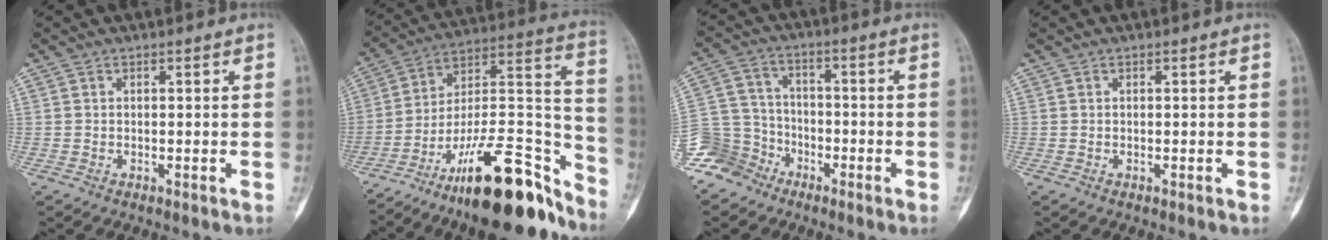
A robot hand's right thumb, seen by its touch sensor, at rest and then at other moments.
{"total": 26.5, "force": [-18.3, 8.2, 17.3], "torque": [-0.200, 0.118, -0.296]}
{"total": 9.0, "force": [-6.3, 6.5, 0.5], "torque": [0.015, 0.053, -0.132]}
{"total": 0.0}